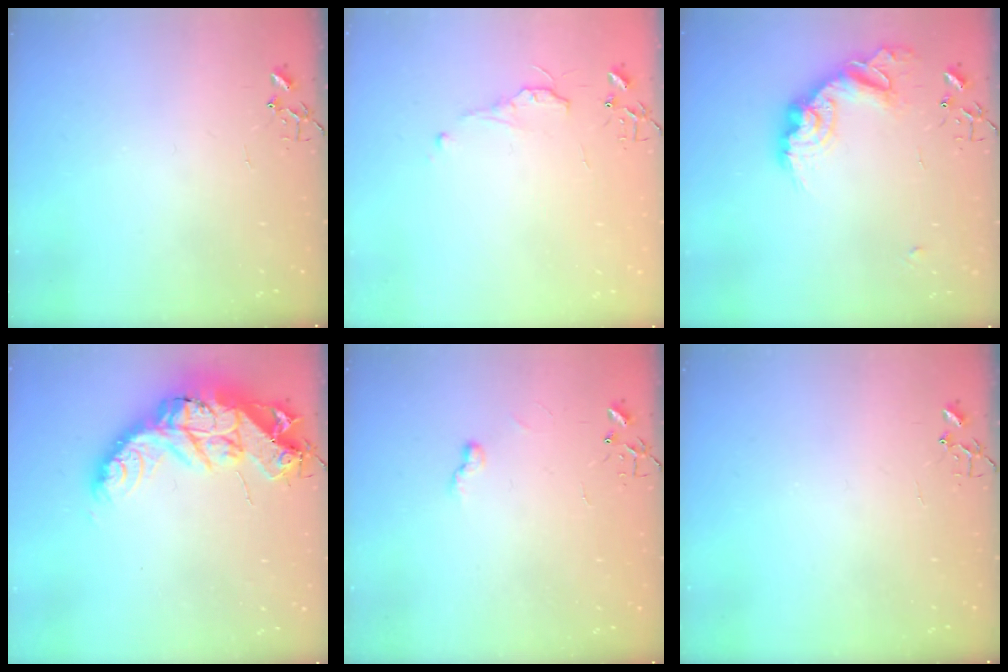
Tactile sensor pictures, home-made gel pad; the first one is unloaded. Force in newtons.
{"total": 6.2, "press": 6.1, "slide": 0.8}
{"total": 16.4, "press": 16.4, "slide": 0.8}
{"total": 21.4, "press": 21.3, "slide": 1.7}
{"total": 5.1, "press": 5.1, "slide": 0.5}
{"total": 0.0}